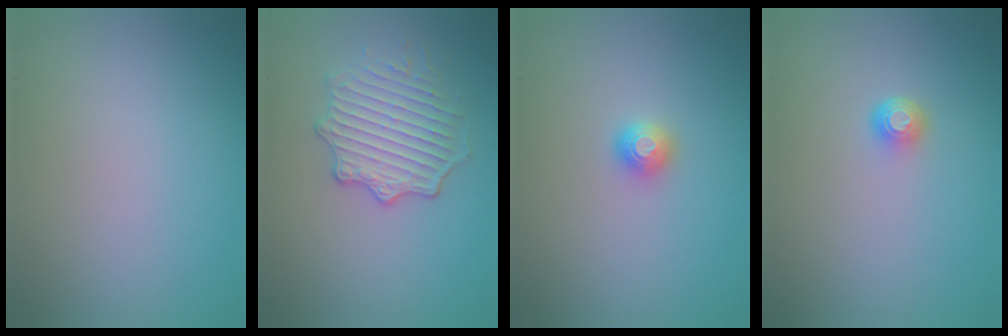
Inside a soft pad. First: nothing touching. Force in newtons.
{"total": 4.1, "press": 3.4, "slide": 2.3}
{"total": 1.5, "press": 1.5, "slide": 0.2}
{"total": 1.4, "press": 1.1, "slide": 1.0}